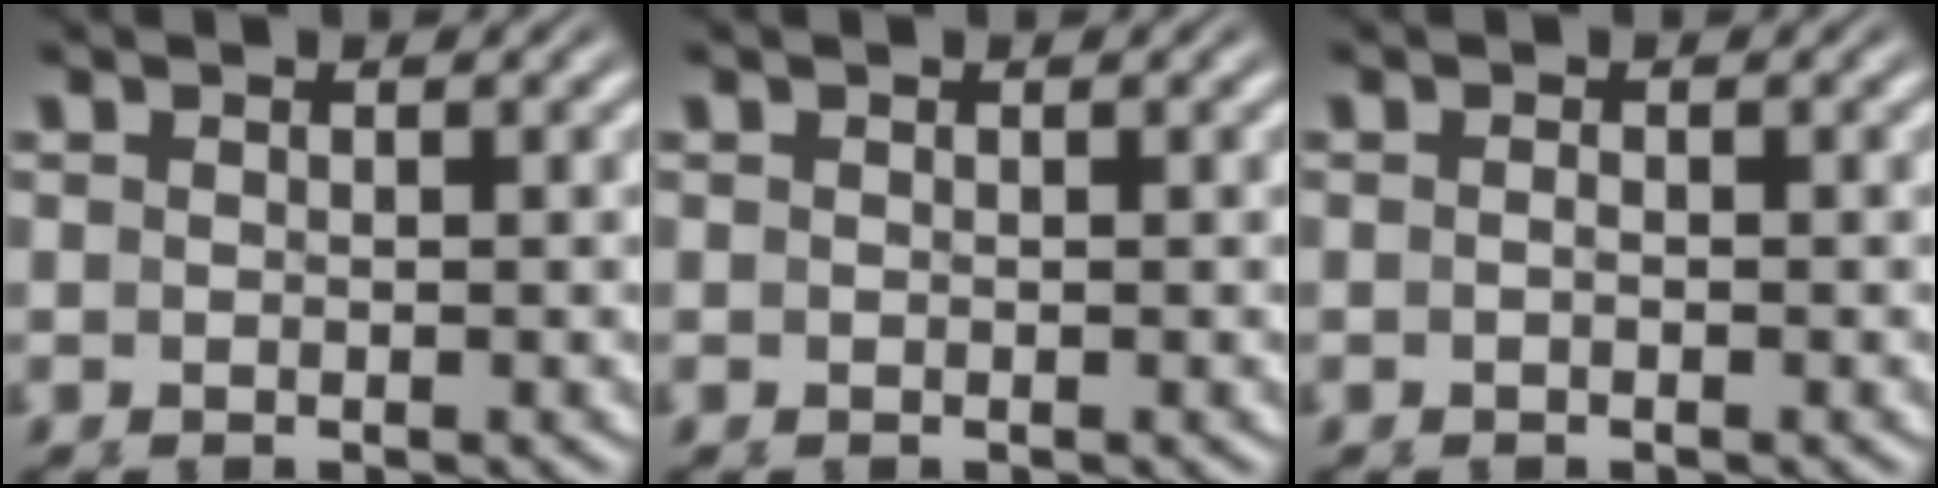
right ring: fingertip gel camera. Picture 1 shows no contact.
{"total": 0.0}
{"total": 0.7, "force": [-0.3, 0.3, 0.5], "torque": [-0.011, 0.003, -0.009]}